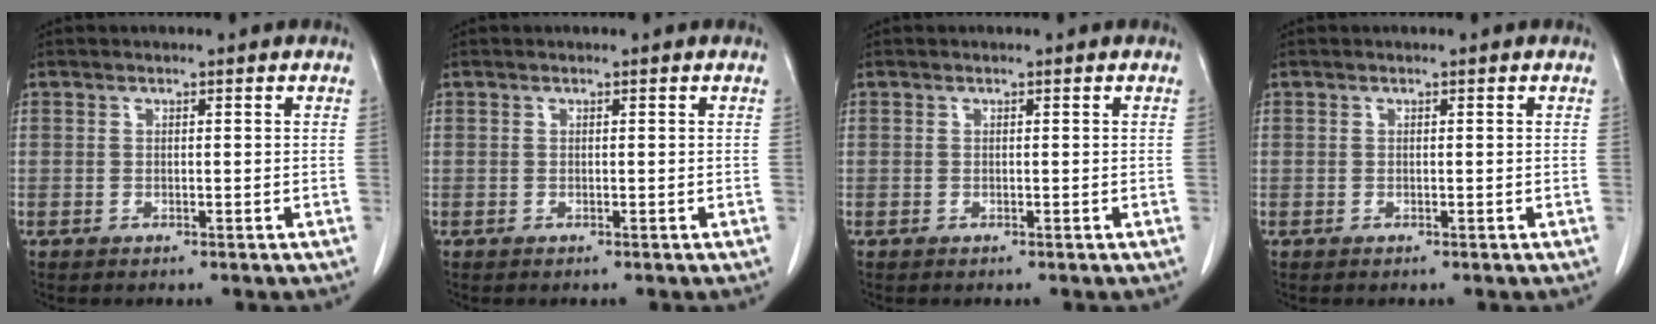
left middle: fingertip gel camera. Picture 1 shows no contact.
{"total": 0.0}
{"total": 0.0}
{"total": 0.0}